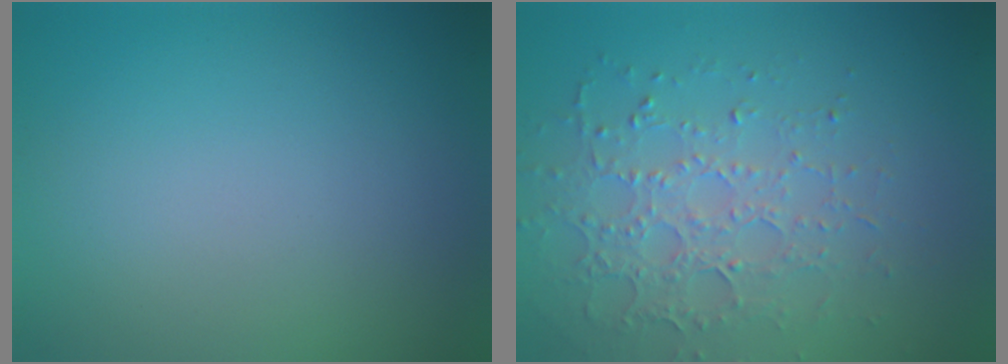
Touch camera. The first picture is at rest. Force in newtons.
{"total": 3.8, "press": 3.6, "slide": 1.2}